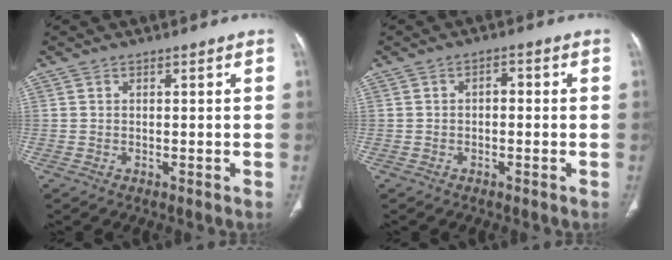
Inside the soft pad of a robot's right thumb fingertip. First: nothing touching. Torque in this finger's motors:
{"motor_torque": [-0.20, 0.05, -0.10, -0.06, 0.03]}